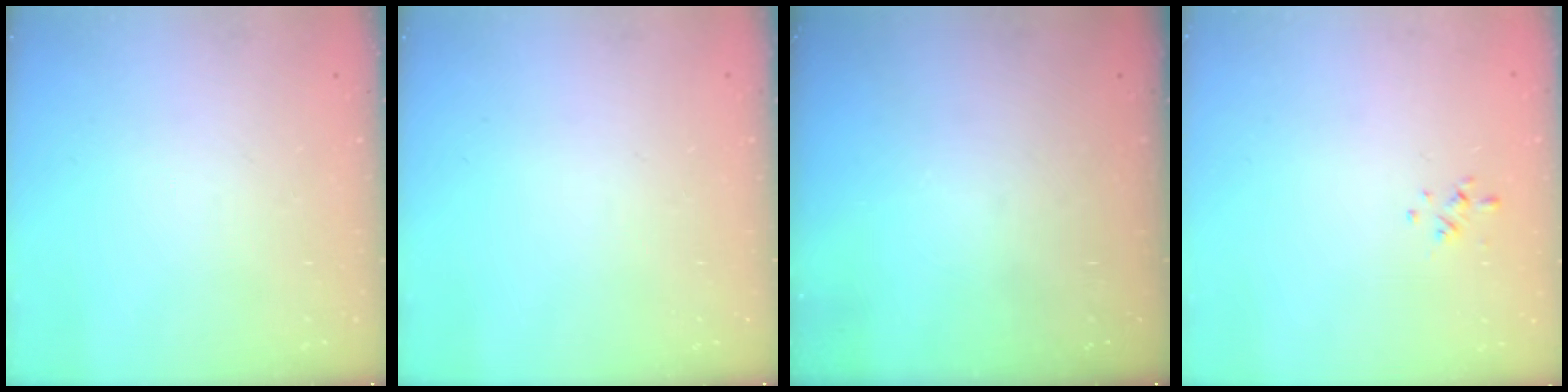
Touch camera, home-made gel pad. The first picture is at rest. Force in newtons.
{"total": 0.0}
{"total": 0.0}
{"total": 0.6, "press": 0.4, "slide": 0.5}